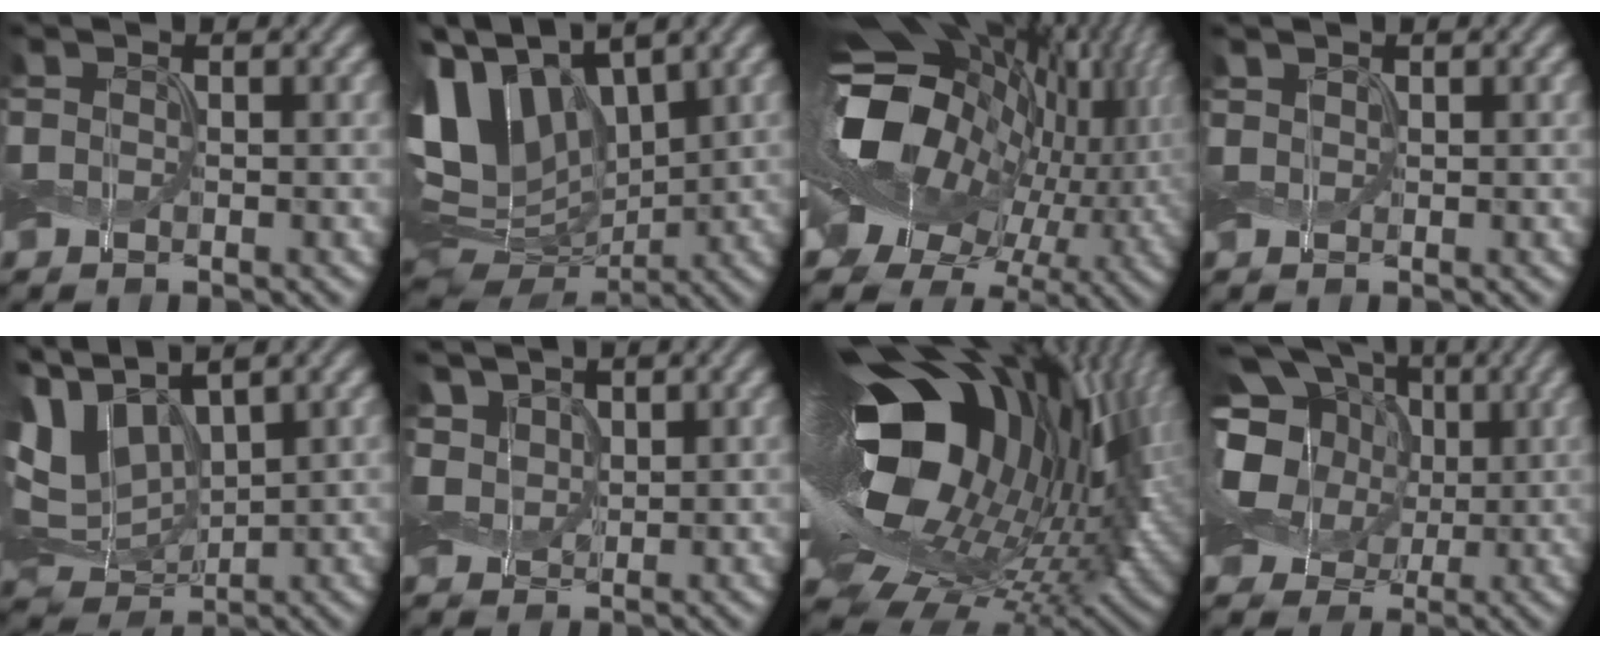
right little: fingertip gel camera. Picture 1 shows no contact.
{"total": 13.8, "force": [4.6, 9.0, 9.4], "torque": [-0.206, 0.012, 0.091]}
{"total": 19.2, "force": [0.5, 13.8, 13.3], "torque": [-0.261, -0.020, 0.022]}
{"total": 0.5, "force": [0.4, 0.3, 0.1], "torque": [-0.002, 0.002, 0.010]}
{"total": 8.0, "force": [3.5, 4.7, 5.4], "torque": [-0.134, 0.015, 0.067]}
{"total": 3.2, "force": [1.7, 2.2, 1.5], "torque": [-0.044, 0.011, 0.023]}
{"total": 20.7, "force": [4.5, 12.0, 16.2], "torque": [-0.284, -0.019, 0.083]}
{"total": 13.9, "force": [1.9, 11.7, 7.2], "torque": [-0.183, 0.041, 0.012]}